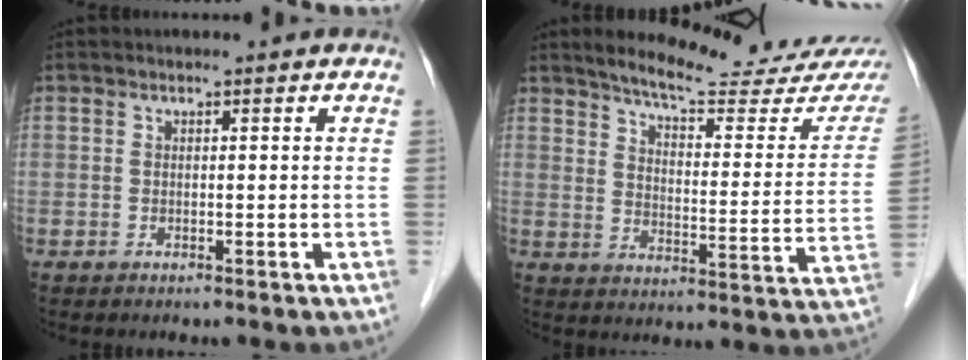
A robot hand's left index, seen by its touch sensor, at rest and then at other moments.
{"total": 18.9, "force": [17.0, 2.1, 8.0], "torque": [-0.107, -0.060, 0.210]}